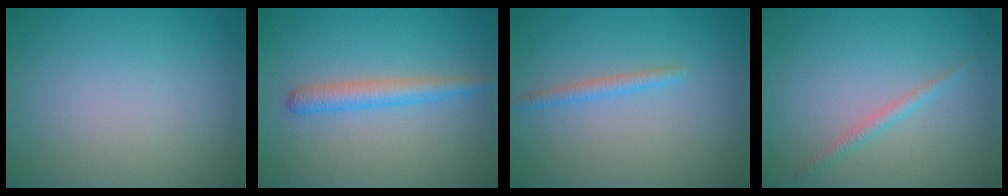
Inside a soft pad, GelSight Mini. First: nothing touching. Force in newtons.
{"total": 2.6, "press": 2.6, "slide": 0.1}
{"total": 1.4, "press": 1.4, "slide": 0.0}
{"total": 1.3, "press": 1.3, "slide": 0.1}